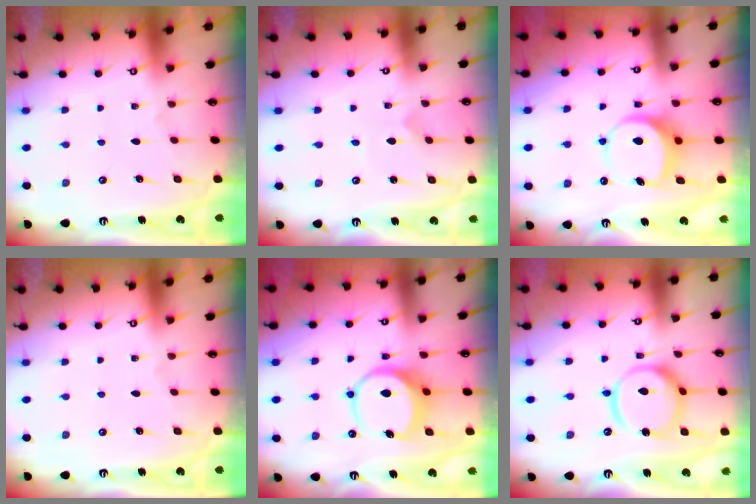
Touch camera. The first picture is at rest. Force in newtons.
{"total": 0.8, "press": 0.8, "slide": 0.1}
{"total": 6.9, "press": 6.8, "slide": 0.9}
{"total": 0.0}
{"total": 8.9, "press": 8.8, "slide": 1.3}
{"total": 15.8, "press": 15.6, "slide": 2.0}